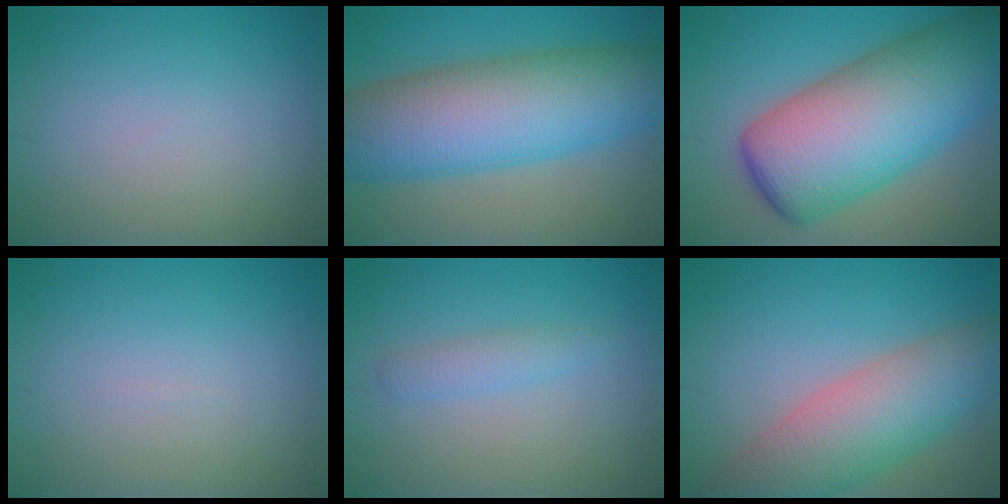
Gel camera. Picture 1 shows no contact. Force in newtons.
{"total": 12.1, "press": 12.1, "slide": 0.3}
{"total": 14.4, "press": 14.4, "slide": 0.2}
{"total": 0.0}
{"total": 1.6, "press": 1.6, "slide": 0.2}
{"total": 8.2, "press": 8.2, "slide": 0.2}